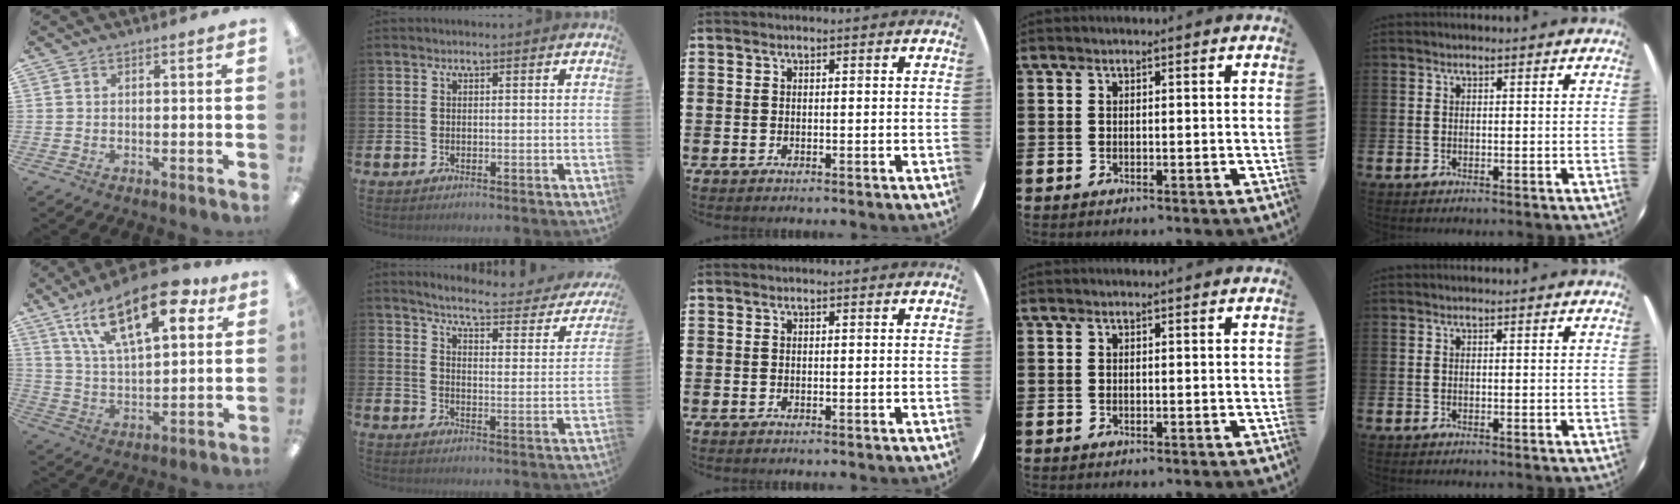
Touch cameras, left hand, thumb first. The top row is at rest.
{"thumb": {"total": 20.6, "force": [11.1, 9.3, 14.7], "torque": [-0.238, -0.030, 0.185]}, "index": {"total": 4.8, "force": [4.5, 0.4, 1.8], "torque": [-0.054, -0.040, 0.068]}}